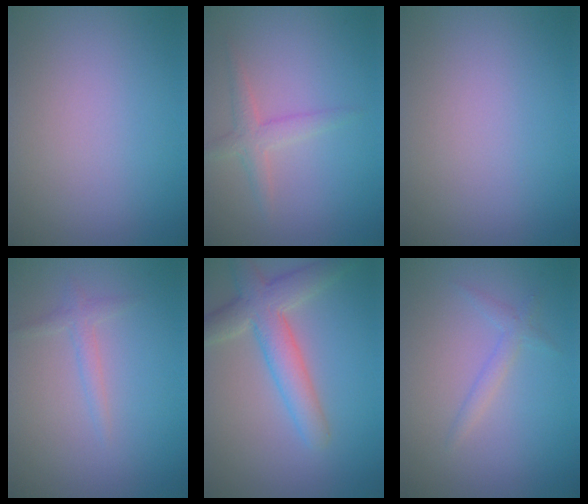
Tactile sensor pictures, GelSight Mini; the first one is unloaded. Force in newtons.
{"total": 2.2, "press": 2.2, "slide": 0.1}
{"total": 0.0}
{"total": 1.3, "press": 1.3, "slide": 0.0}
{"total": 5.1, "press": 5.1, "slide": 0.5}
{"total": 1.3, "press": 1.3, "slide": 0.1}